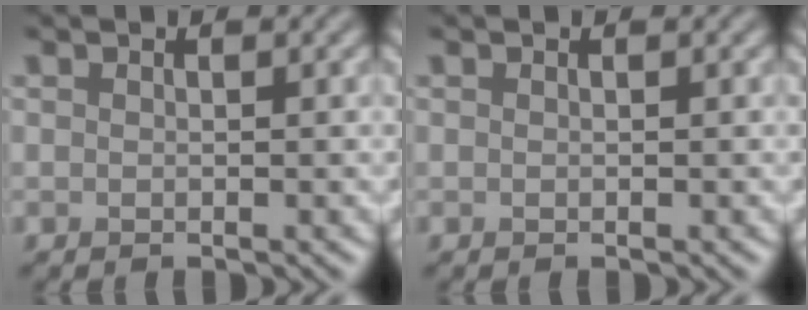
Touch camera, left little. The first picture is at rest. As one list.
[{"total": 0.0}]